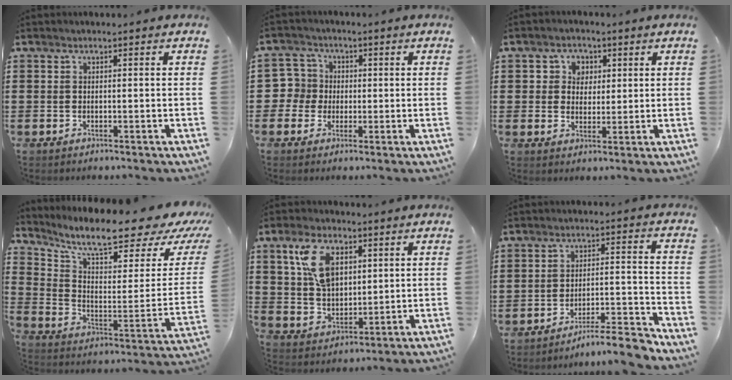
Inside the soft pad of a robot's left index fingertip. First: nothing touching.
{"total": 4.9, "force": [-0.3, 4.9, 0.4], "torque": [-0.038, 0.011, -0.010]}
{"total": 3.3, "force": [1.2, 3.1, 0.4], "torque": [-0.018, 0.011, 0.015]}
{"total": 9.9, "force": [7.8, 1.0, 6.0], "torque": [-0.133, -0.065, 0.126]}
{"total": 8.8, "force": [3.6, 5.2, 6.2], "torque": [-0.137, 0.010, 0.065]}
{"total": 7.1, "force": [-6.7, 0.0, 2.4], "torque": [-0.028, 0.007, -0.125]}